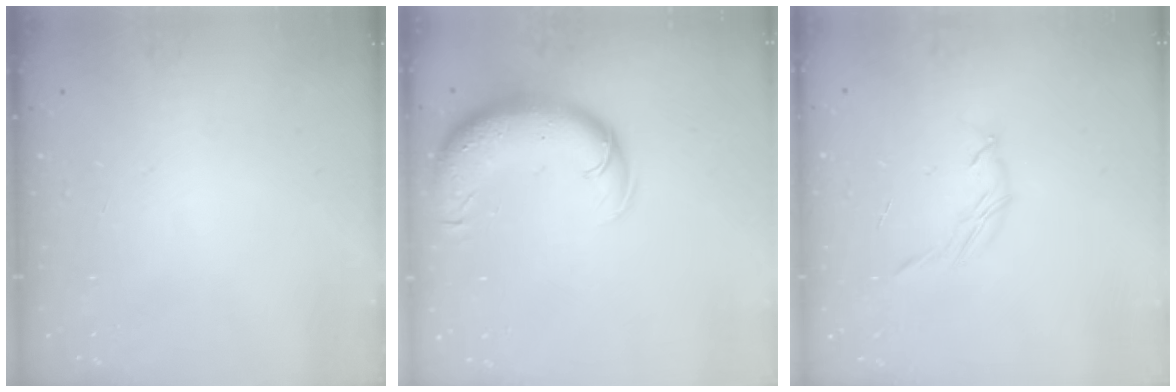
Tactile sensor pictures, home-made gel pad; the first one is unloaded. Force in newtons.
{"total": 11.0, "press": 10.6, "slide": 2.8}
{"total": 3.6, "press": 3.5, "slide": 0.8}